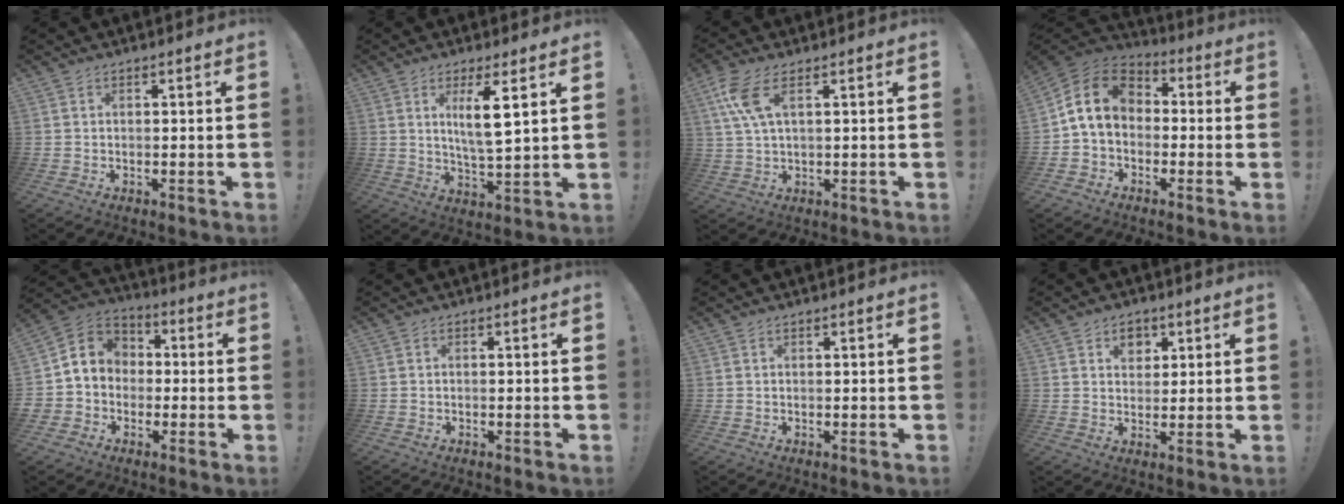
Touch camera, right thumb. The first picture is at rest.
{"total": 9.0, "force": [3.6, 1.2, 8.1], "torque": [-0.136, -0.022, 0.052]}
{"total": 7.7, "force": [3.5, 3.0, 6.2], "torque": [-0.131, -0.010, 0.064]}
{"total": 12.3, "force": [1.1, 9.2, 8.1], "torque": [-0.146, 0.016, 0.027]}
{"total": 7.8, "force": [-1.1, 7.5, 2.2], "torque": [-0.037, 0.024, -0.009]}
{"total": 0.0}
{"total": 0.0}
{"total": 5.7, "force": [2.8, 4.5, 2.0], "torque": [-0.017, -0.011, 0.047]}